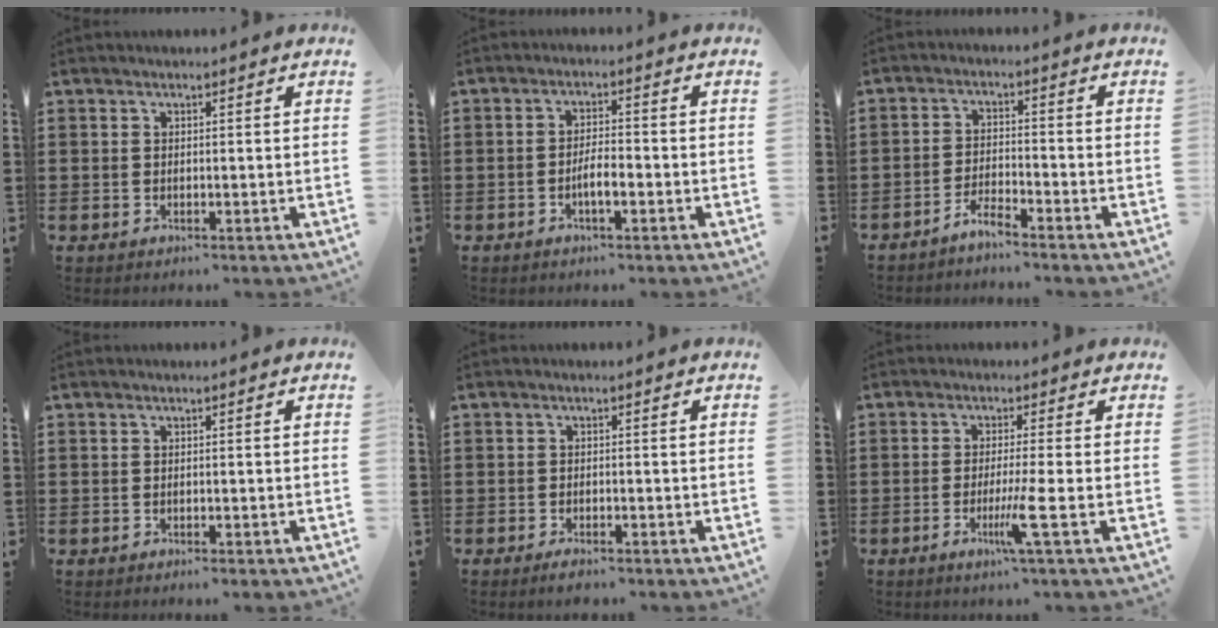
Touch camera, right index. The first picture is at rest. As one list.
[{"total": 3.4, "force": [-1.5, 0.9, 2.9], "torque": [-0.058, 0.002, -0.029]}, {"total": 3.1, "force": [-3.0, 0.0, 0.7], "torque": [-0.025, 0.003, -0.063]}, {"total": 0.6, "force": [-0.6, -0.1, 0.1], "torque": [-0.004, -0.003, -0.012]}, {"total": 1.5, "force": [-1.5, 0.2, 0.4], "torque": [-0.011, -0.001, -0.028]}, {"total": 5.8, "force": [-2.3, -0.8, 5.3], "torque": [-0.092, -0.022, -0.040]}]